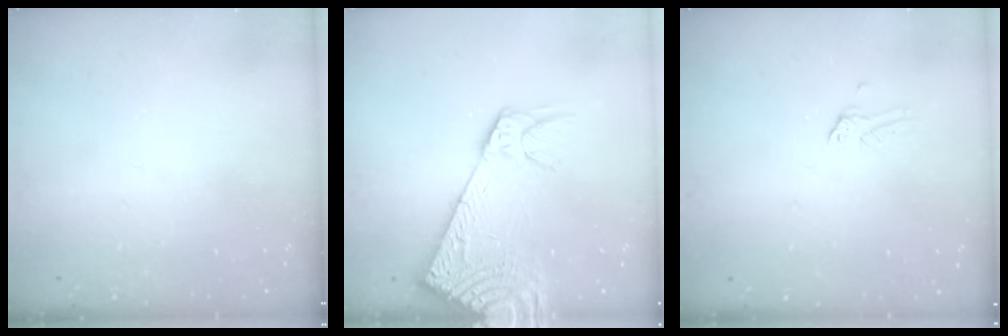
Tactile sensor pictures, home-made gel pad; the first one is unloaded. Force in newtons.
{"total": 14.2, "press": 13.9, "slide": 3.1}
{"total": 0.0}